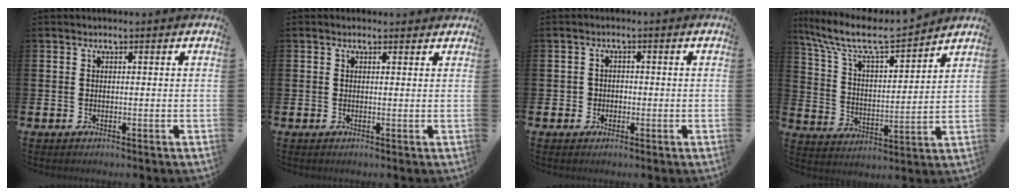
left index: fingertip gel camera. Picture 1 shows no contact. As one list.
[{"total": 0.0}, {"total": 1.6, "force": [-0.5, 1.6, 0.2], "torque": [0.003, 0.001, -0.015]}, {"total": 9.3, "force": [8.1, 1.9, 4.2], "torque": [-0.123, -0.049, 0.137]}]